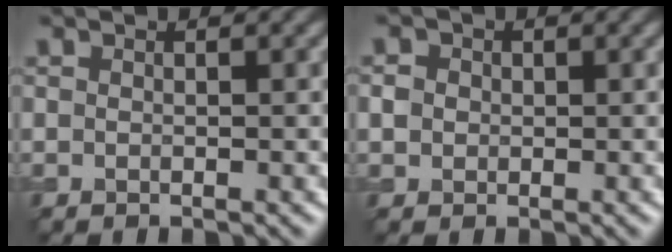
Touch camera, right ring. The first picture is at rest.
{"total": 1.3, "force": [0.0, 1.3, 0.4], "torque": [-0.003, -0.001, -0.001]}